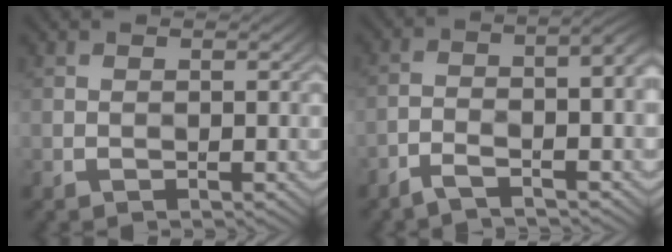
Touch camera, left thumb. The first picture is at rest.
{"total": 6.6, "force": [-2.6, 1.5, 5.8], "torque": [-0.086, 0.004, -0.039]}